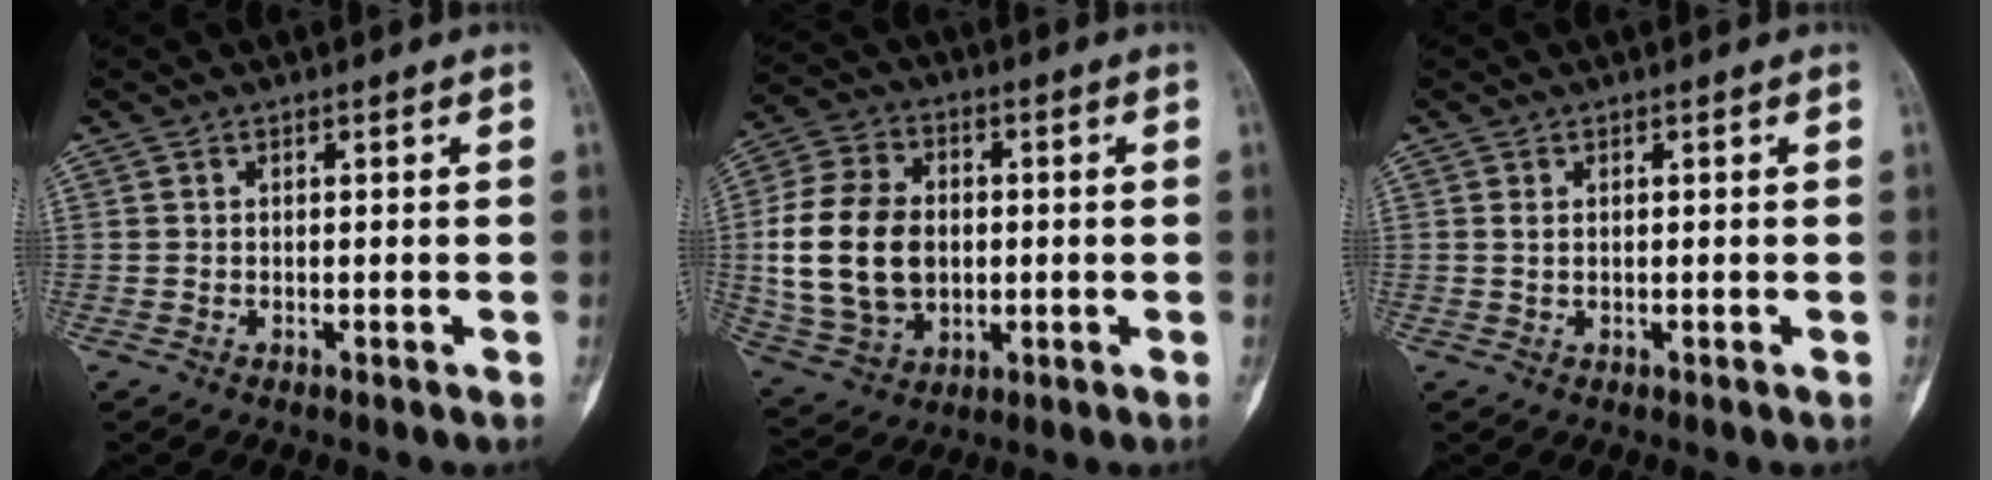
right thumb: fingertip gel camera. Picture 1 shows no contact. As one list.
[{"total": 17.6, "force": [0.1, 12.8, 12.1], "torque": [-0.216, 0.007, 0.010]}, {"total": 0.9, "force": [0.3, 0.4, 0.7], "torque": [-0.017, 0.003, 0.010]}]